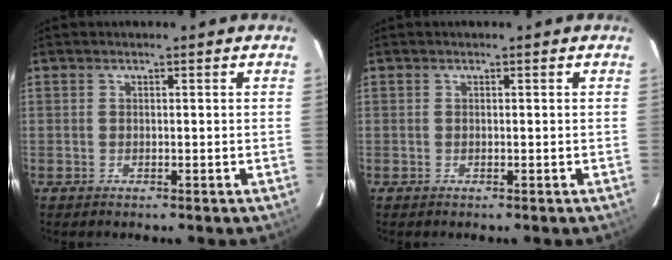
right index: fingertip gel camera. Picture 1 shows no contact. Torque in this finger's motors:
{"motor_torque": [0.08, 0.04, 0.00, 0.01]}